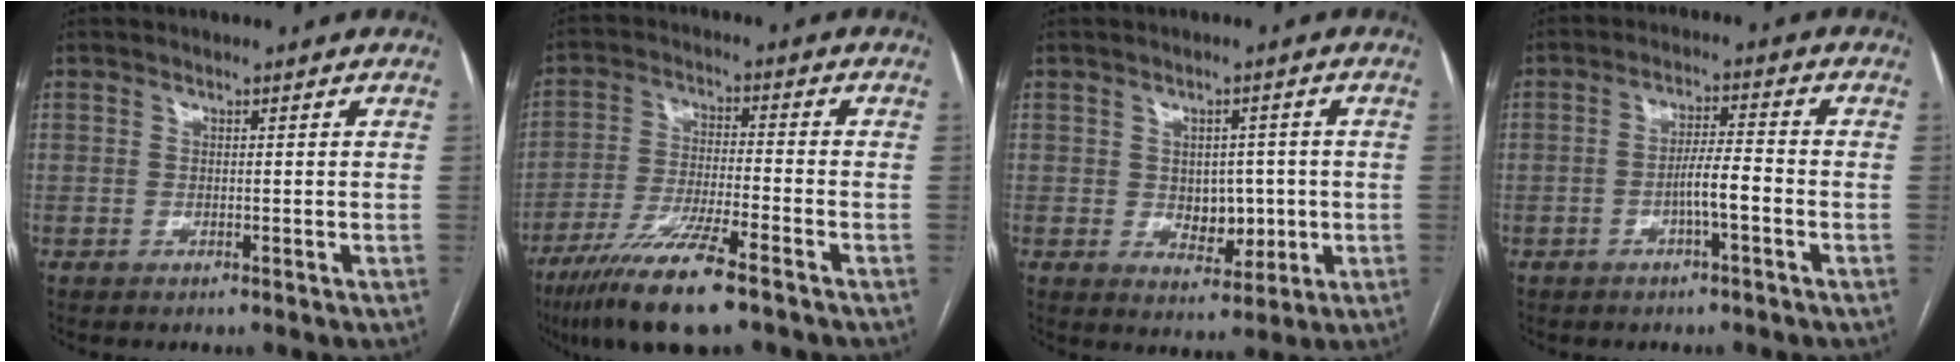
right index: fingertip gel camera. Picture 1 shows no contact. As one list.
[{"total": 12.0, "force": [-8.1, 1.0, 8.8], "torque": [-0.169, -0.030, -0.146]}, {"total": 5.5, "force": [-0.2, 3.7, 4.1], "torque": [-0.048, 0.003, 0.009]}, {"total": 4.8, "force": [-1.8, 0.4, 4.4], "torque": [-0.078, 0.009, -0.031]}]